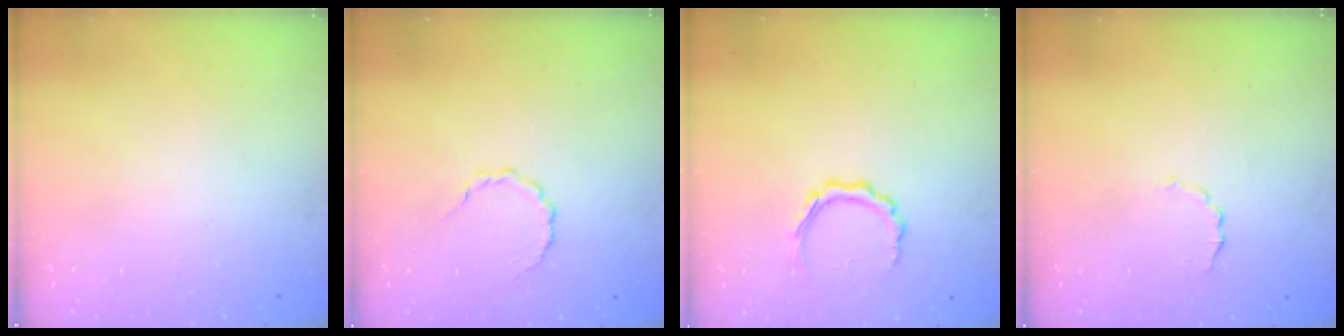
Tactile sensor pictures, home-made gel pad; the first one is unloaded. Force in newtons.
{"total": 2.6, "press": 2.5, "slide": 0.9}
{"total": 6.4, "press": 6.2, "slide": 1.5}
{"total": 2.2, "press": 2.2, "slide": 0.6}